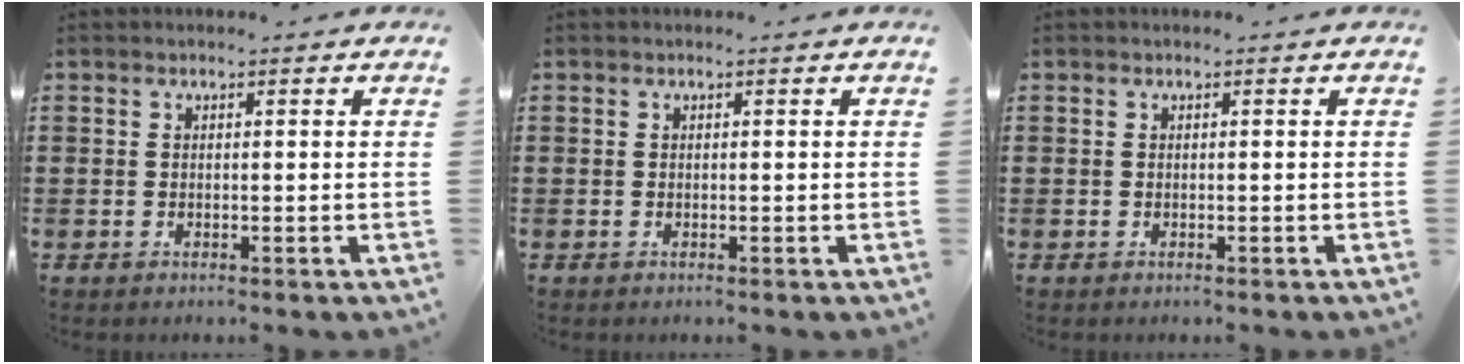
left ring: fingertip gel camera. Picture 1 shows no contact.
{"total": 0.0}
{"total": 0.0}